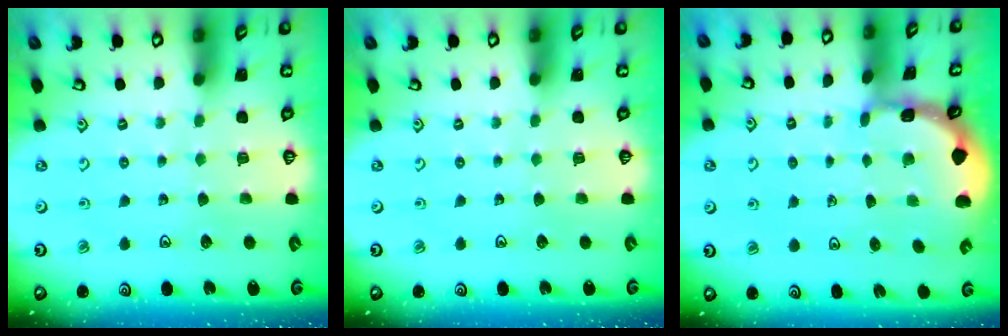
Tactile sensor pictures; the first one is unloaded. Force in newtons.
{"total": 0.0}
{"total": 2.7, "press": 2.7, "slide": 0.3}